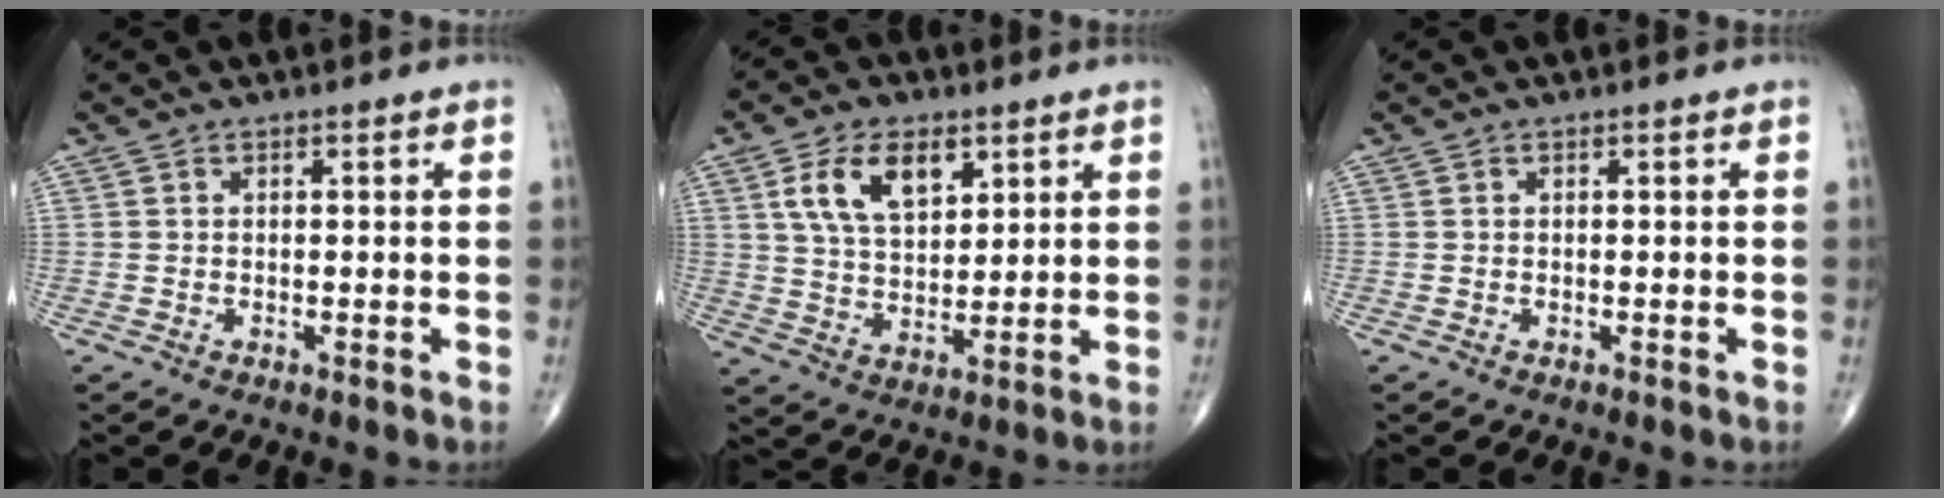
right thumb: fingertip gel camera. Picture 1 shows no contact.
{"total": 10.8, "force": [4.7, 6.1, 7.6], "torque": [-0.123, -0.016, 0.091]}
{"total": 0.0}